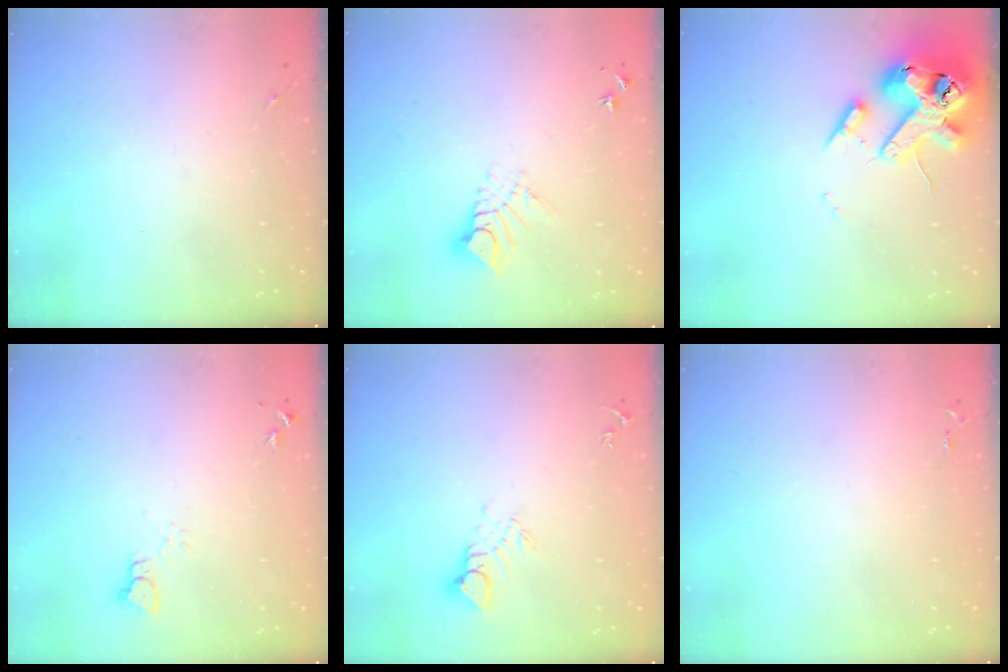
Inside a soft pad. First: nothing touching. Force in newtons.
{"total": 9.1, "press": 9.0, "slide": 1.0}
{"total": 18.6, "press": 18.4, "slide": 2.8}
{"total": 2.2, "press": 2.2, "slide": 0.2}
{"total": 5.2, "press": 5.2, "slide": 0.4}
{"total": 2.5, "press": 2.5, "slide": 0.3}